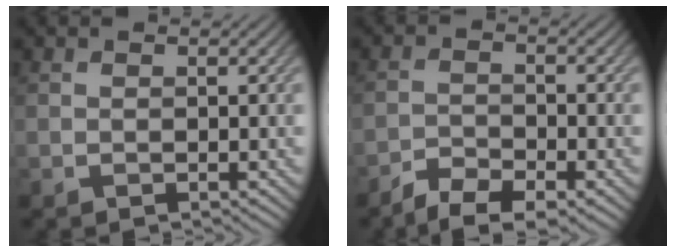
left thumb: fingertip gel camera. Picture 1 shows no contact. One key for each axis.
{"total": 4.8, "fx": -3.8, "fy": 1.4, "fz": 2.6, "tx": -0.049, "ty": -0.003, "tz": -0.070}